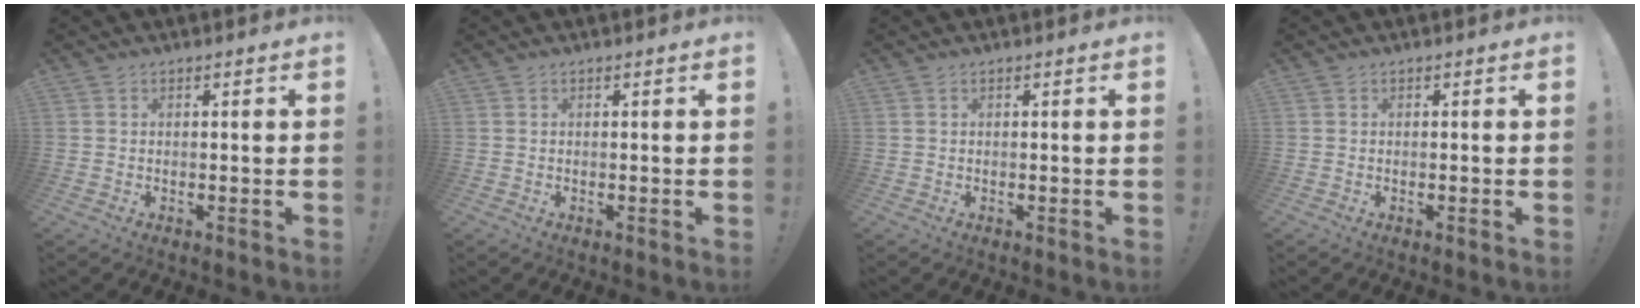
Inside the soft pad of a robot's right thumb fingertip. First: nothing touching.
{"total": 0.0}
{"total": 0.0}
{"total": 0.0}